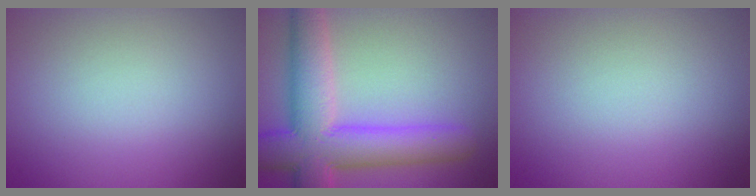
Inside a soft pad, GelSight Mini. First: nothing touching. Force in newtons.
{"total": 9.7, "press": 9.7, "slide": 0.4}
{"total": 0.0}